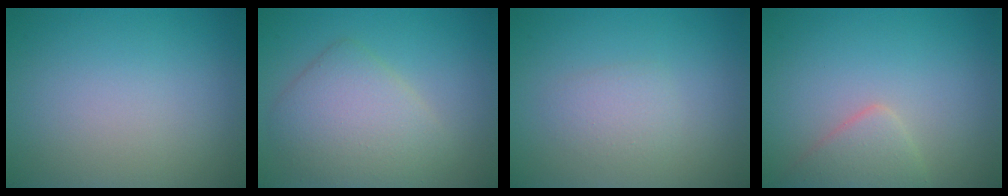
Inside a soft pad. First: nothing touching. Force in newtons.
{"total": 4.9, "press": 4.9, "slide": 0.1}
{"total": 1.6, "press": 1.6, "slide": 0.1}
{"total": 2.3, "press": 2.3, "slide": 0.0}